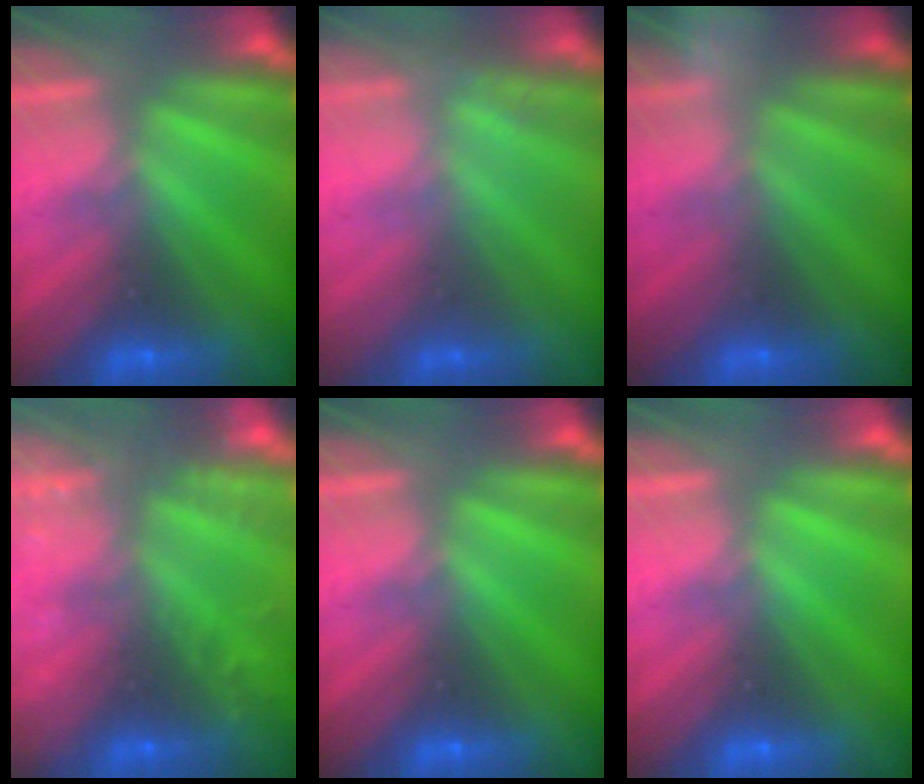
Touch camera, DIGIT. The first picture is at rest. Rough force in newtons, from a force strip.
{"total": 2.6}
{"total": 2.1}
{"total": 7.9}
{"total": 0.0}
{"total": 0.0}